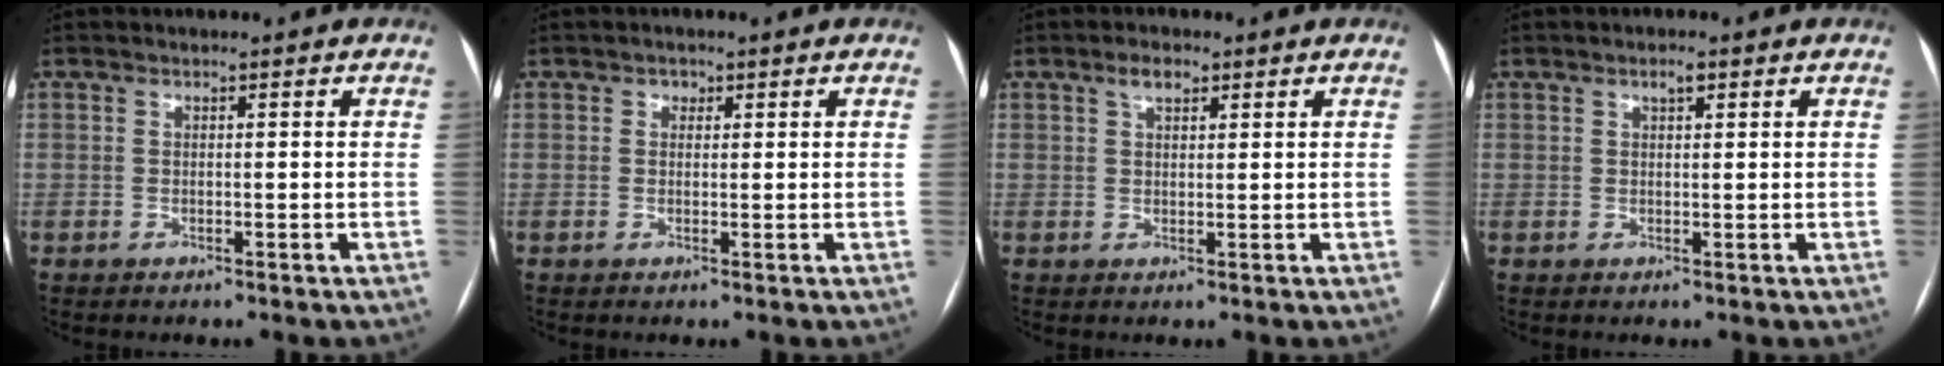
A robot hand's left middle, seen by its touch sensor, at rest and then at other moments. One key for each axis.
{"total": 1.0, "fx": 0.5, "fy": 0.9, "fz": 0.3, "tx": -0.001, "ty": 0.000, "tz": 0.005}
{"total": 2.5, "fx": 1.6, "fy": 1.1, "fz": 1.7, "tx": -0.033, "ty": 0.008, "tz": 0.029}
{"total": 1.4, "fx": 0.8, "fy": 0.5, "fz": 1.1, "tx": -0.018, "ty": 0.004, "tz": 0.013}